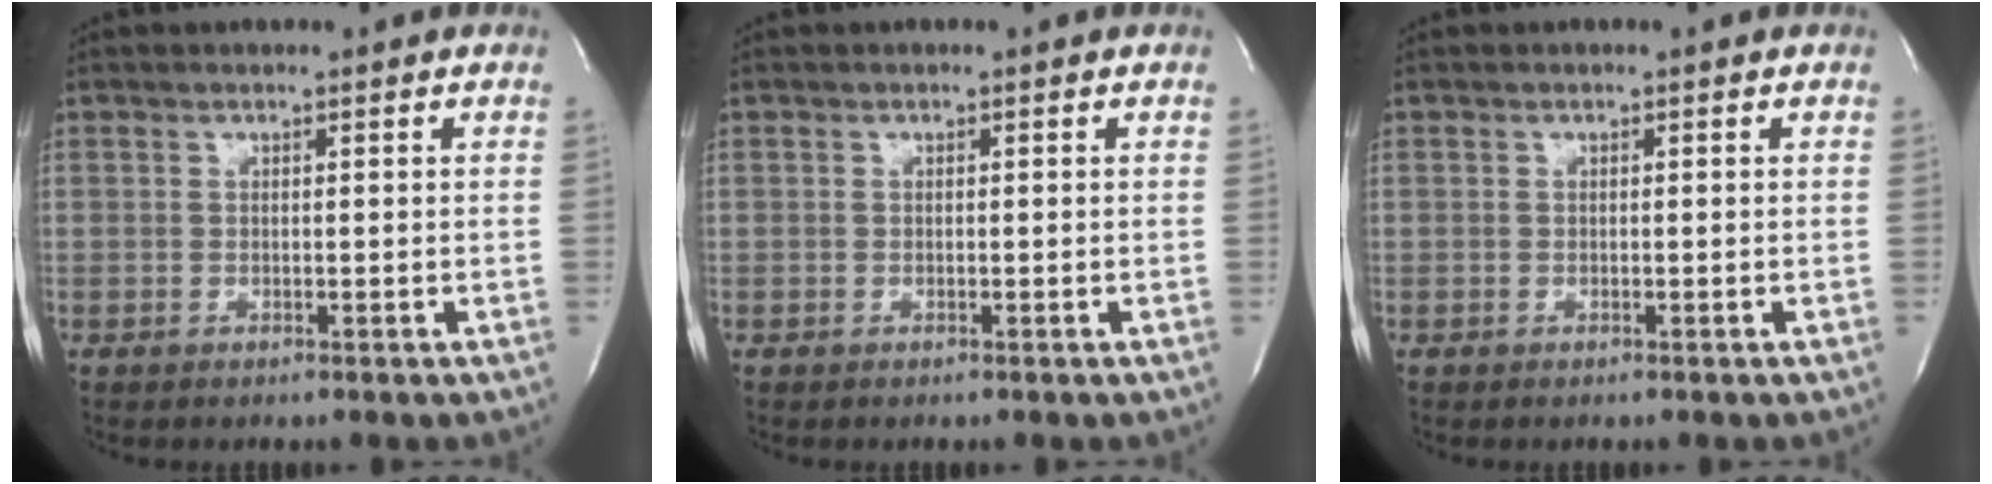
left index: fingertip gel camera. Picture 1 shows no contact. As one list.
[{"total": 0.0}, {"total": 0.0}]